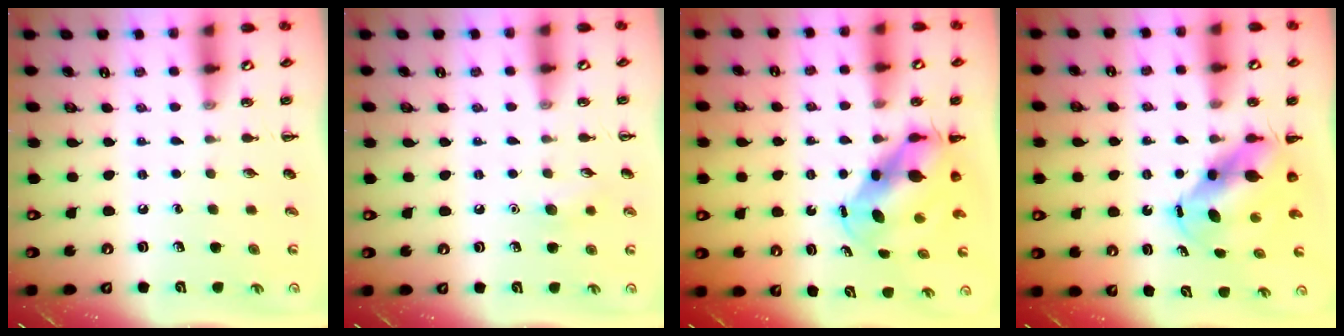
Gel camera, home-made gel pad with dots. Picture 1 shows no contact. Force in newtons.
{"total": 5.6, "press": 5.4, "slide": 1.4}
{"total": 7.3, "press": 7.1, "slide": 2.0}
{"total": 6.8, "press": 6.6, "slide": 1.5}